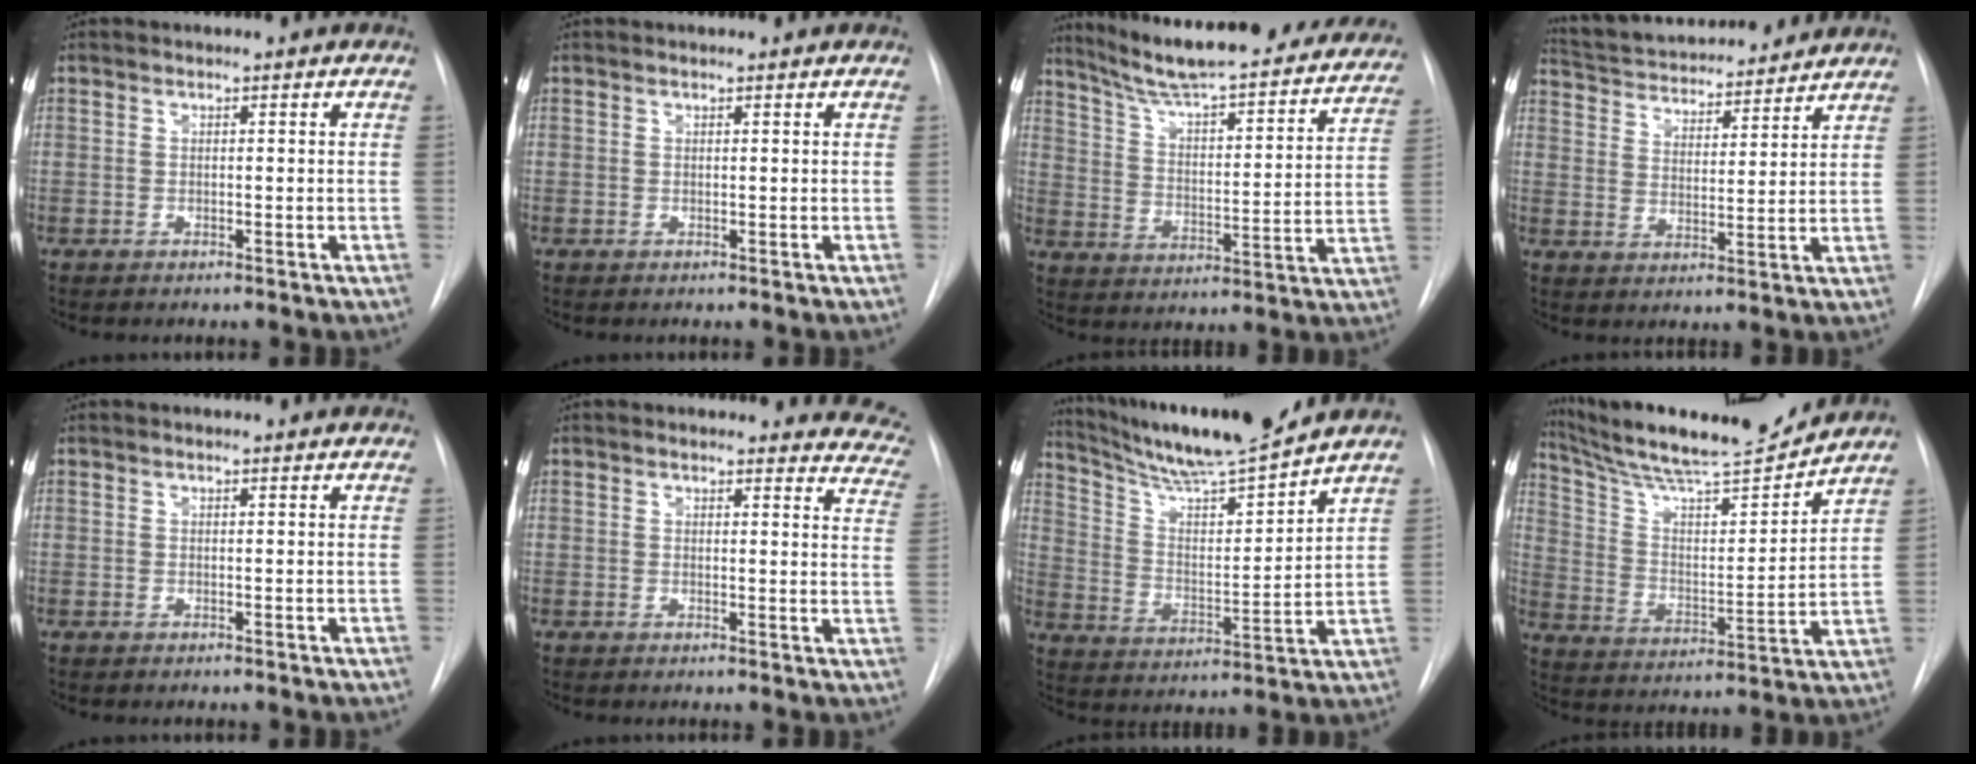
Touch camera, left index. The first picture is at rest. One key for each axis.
{"total": 1.0, "fx": -1.0, "fy": -0.2, "fz": -0.1, "tx": 0.000, "ty": 0.003, "tz": -0.016}
{"total": 27.5, "fx": 24.0, "fy": 4.1, "fz": 12.8, "tx": -0.193, "ty": -0.049, "tz": 0.314}
{"total": 16.2, "fx": 14.9, "fy": 3.5, "fz": 5.4, "tx": -0.097, "ty": 0.021, "tz": 0.226}
{"total": 1.8, "fx": 1.5, "fy": 0.3, "fz": 1.0, "tx": -0.014, "ty": 0.016, "tz": 0.008}
{"total": 12.7, "fx": 12.0, "fy": 2.9, "fz": 2.9, "tx": 0.011, "ty": -0.058, "tz": 0.088}
{"total": 14.3, "fx": 12.9, "fy": -0.7, "fz": 6.2, "tx": -0.111, "ty": -0.011, "tz": 0.224}
{"total": 16.6, "fx": 15.5, "fy": 0.4, "fz": 6.2, "tx": -0.112, "ty": -0.024, "tz": 0.251}